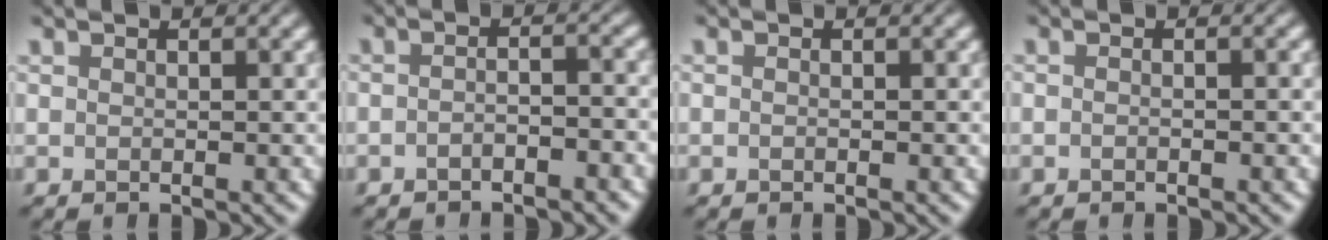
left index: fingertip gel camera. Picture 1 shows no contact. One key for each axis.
{"total": 2.0, "fx": -1.4, "fy": 0.6, "fz": 1.4, "tx": -0.024, "ty": 0.003, "tz": -0.028}
{"total": 0.0}
{"total": 1.0, "fx": -0.3, "fy": 0.4, "fz": 0.8, "tx": -0.009, "ty": -0.003, "tz": -0.012}